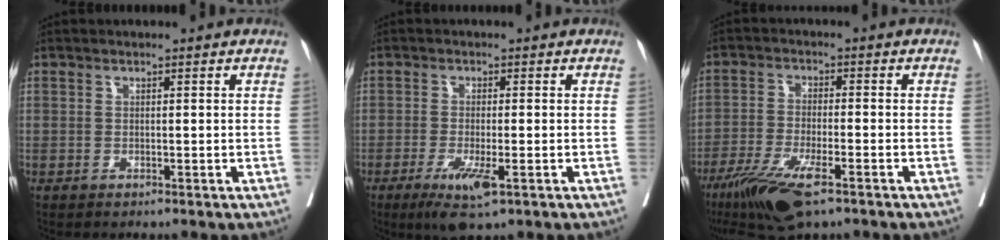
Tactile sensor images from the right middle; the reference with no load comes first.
{"total": 5.7, "force": [-2.8, 0.9, 4.9], "torque": [-0.090, -0.015, -0.044]}
{"total": 10.2, "force": [-6.3, 2.1, 7.7], "torque": [-0.142, -0.022, -0.107]}